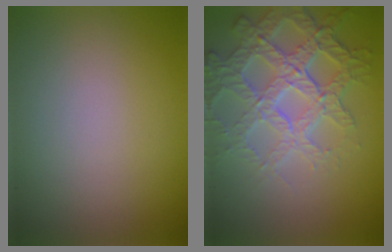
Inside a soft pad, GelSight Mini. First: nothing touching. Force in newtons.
{"total": 6.4, "press": 5.1, "slide": 3.8}